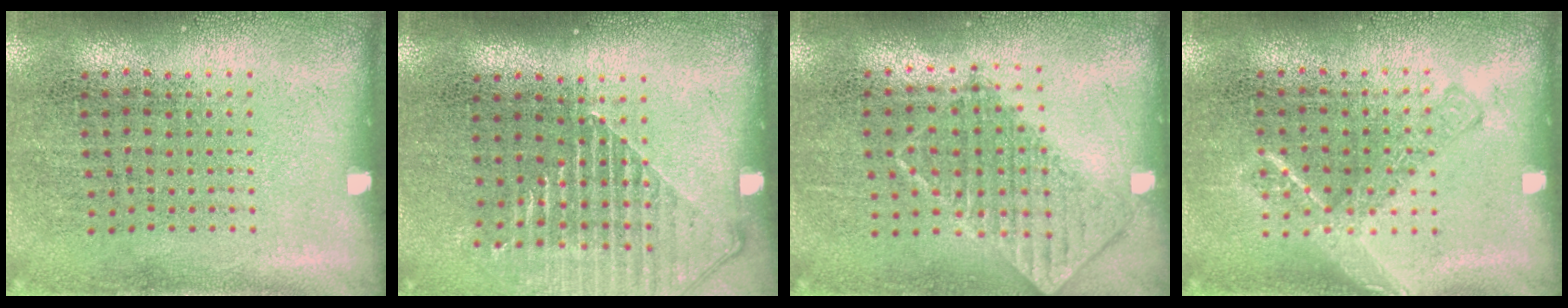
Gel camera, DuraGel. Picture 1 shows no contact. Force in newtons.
{"total": 1.4, "press": 1.3, "slide": 0.5}
{"total": 0.7, "press": 0.7, "slide": 0.1}
{"total": 1.3, "press": 1.3, "slide": 0.2}